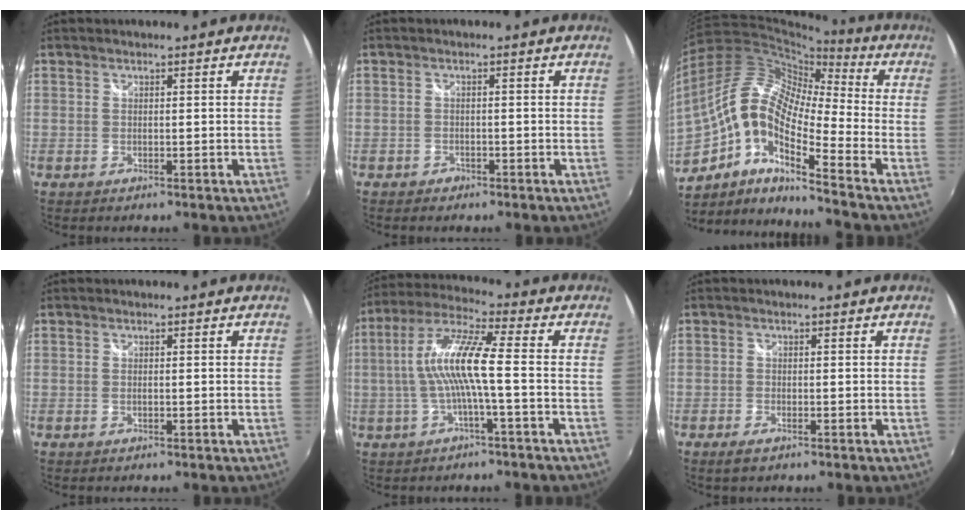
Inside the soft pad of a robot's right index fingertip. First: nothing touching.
{"total": 1.6, "force": [-1.1, 1.1, 0.3], "torque": [-0.009, 0.000, -0.015]}
{"total": 16.5, "force": [-4.2, 5.8, 14.9], "torque": [-0.256, -0.003, -0.101]}
{"total": 0.0}
{"total": 10.8, "force": [-1.1, 0.5, 10.7], "torque": [-0.208, 0.010, -0.018]}
{"total": 1.9, "force": [-1.3, 0.7, 1.2], "torque": [-0.024, -0.005, -0.023]}